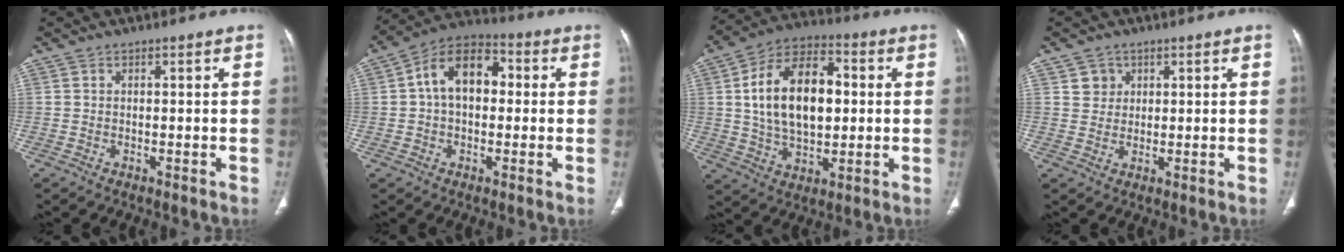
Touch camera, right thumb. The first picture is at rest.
{"total": 12.2, "force": [1.3, 8.0, 9.1], "torque": [-0.131, 0.033, 0.008]}
{"total": 18.6, "force": [2.2, 11.0, 14.8], "torque": [-0.233, 0.015, 0.035]}
{"total": 3.1, "force": [1.4, 2.7, 0.4], "torque": [0.010, -0.008, 0.023]}